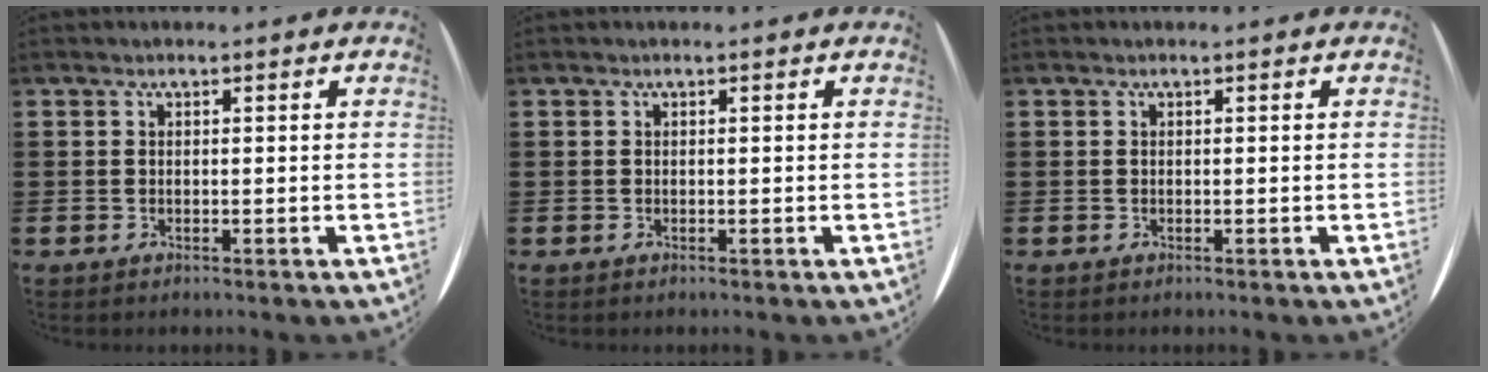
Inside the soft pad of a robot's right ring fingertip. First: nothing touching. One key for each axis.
{"total": 0.0}
{"total": 0.0}